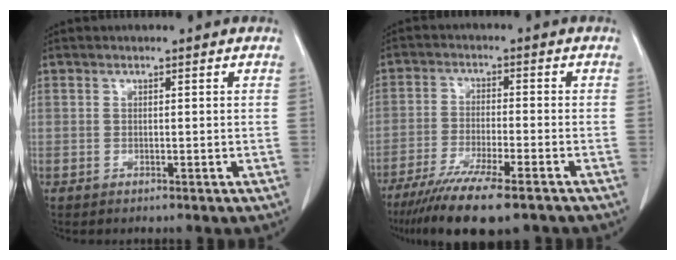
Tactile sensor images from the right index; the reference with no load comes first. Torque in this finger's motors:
{"motor_torque": [1.17, -0.97, 0.66, 0.17]}